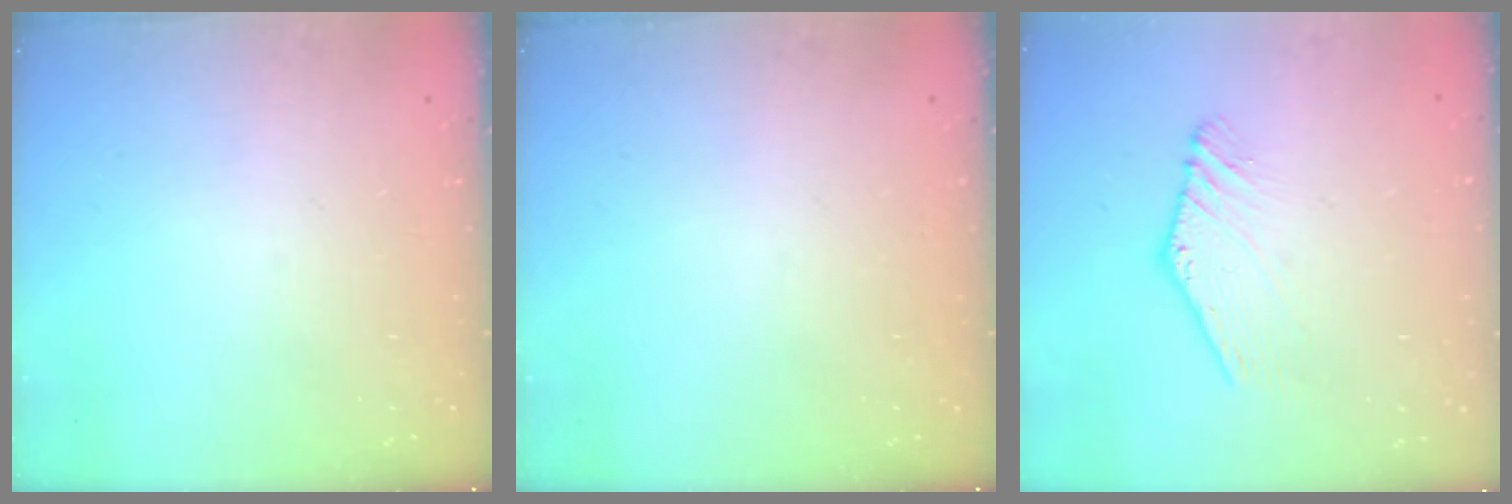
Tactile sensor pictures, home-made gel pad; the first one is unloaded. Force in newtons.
{"total": 0.0}
{"total": 1.2, "press": 1.2, "slide": 0.2}